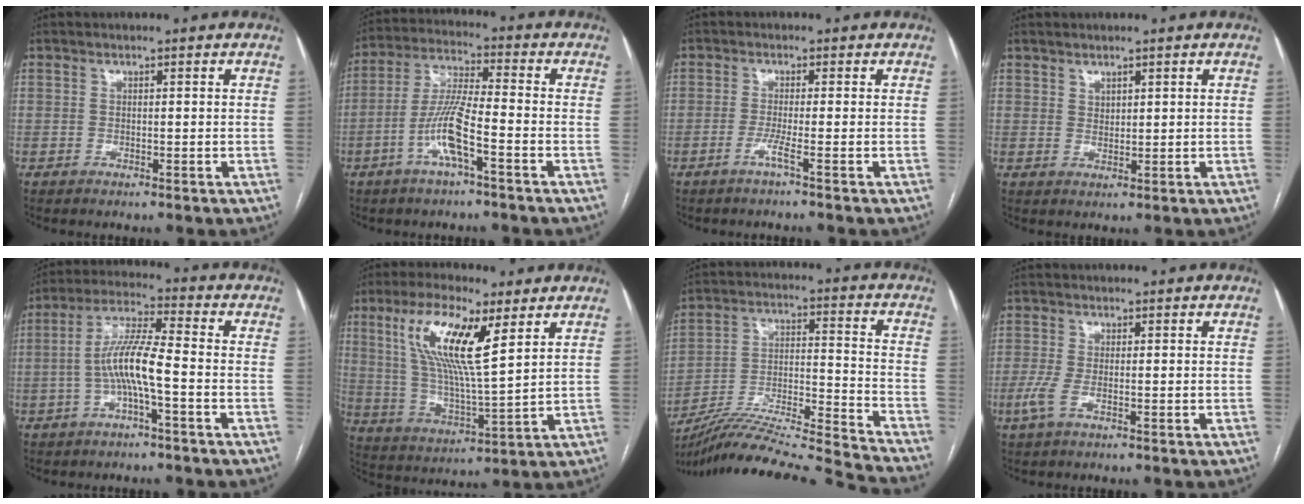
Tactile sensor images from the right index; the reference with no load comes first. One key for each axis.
{"total": 9.2, "fx": -3.6, "fy": 0.8, "fz": 8.4, "tx": -0.176, "ty": 0.004, "tz": -0.074}
{"total": 2.2, "fx": -1.1, "fy": -1.0, "fz": 1.6, "tx": -0.031, "ty": -0.002, "tz": -0.025}
{"total": 1.5, "fx": 1.1, "fy": 0.8, "fz": 0.5, "tx": -0.005, "ty": -0.004, "tz": 0.021}
{"total": 8.5, "fx": -2.0, "fy": 0.7, "fz": 8.3, "tx": -0.167, "ty": 0.018, "tz": -0.042}
{"total": 14.3, "fx": 6.1, "fy": 2.5, "fz": 12.7, "tx": -0.261, "ty": 0.006, "tz": 0.114}
{"total": 23.6, "fx": -22.0, "fy": -1.5, "fz": 8.6, "tx": -0.142, "ty": -0.015, "tz": -0.347}
{"total": 2.7, "fx": -1.0, "fy": 0.5, "fz": 2.4, "tx": -0.068, "ty": -0.010, "tz": -0.023}